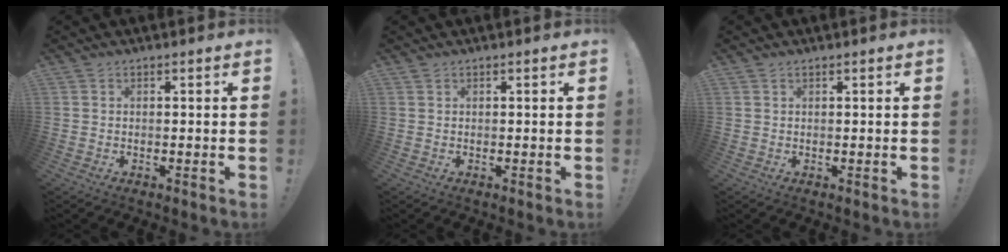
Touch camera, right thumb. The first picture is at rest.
{"total": 0.6, "force": [0.5, 0.2, 0.0], "torque": [-0.002, 0.000, 0.011]}
{"total": 0.6, "force": [0.6, 0.2, 0.2], "torque": [0.003, -0.005, 0.010]}